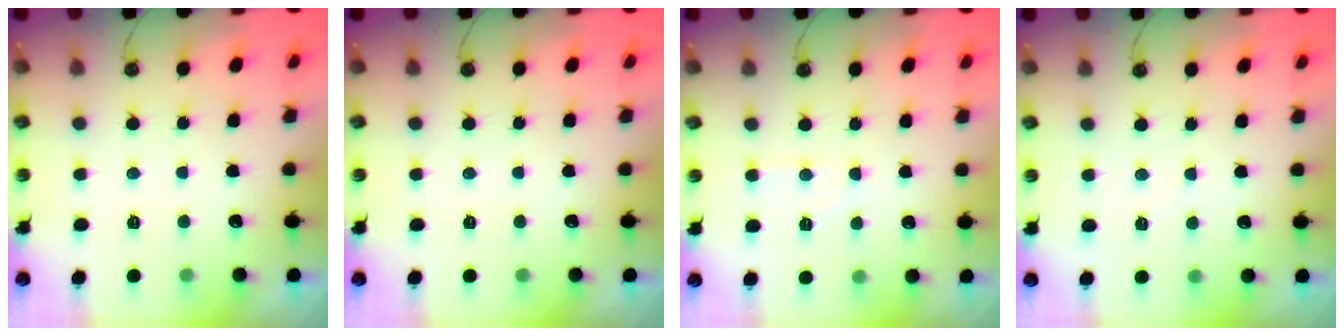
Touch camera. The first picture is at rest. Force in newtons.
{"total": 0.0}
{"total": 6.1, "press": 6.0, "slide": 0.9}
{"total": 2.4, "press": 2.4, "slide": 0.4}